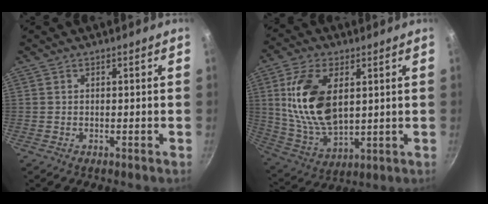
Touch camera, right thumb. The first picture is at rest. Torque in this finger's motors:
{"motor_torque": [-1.08, 1.90, 1.61, 0.55, 0.43]}